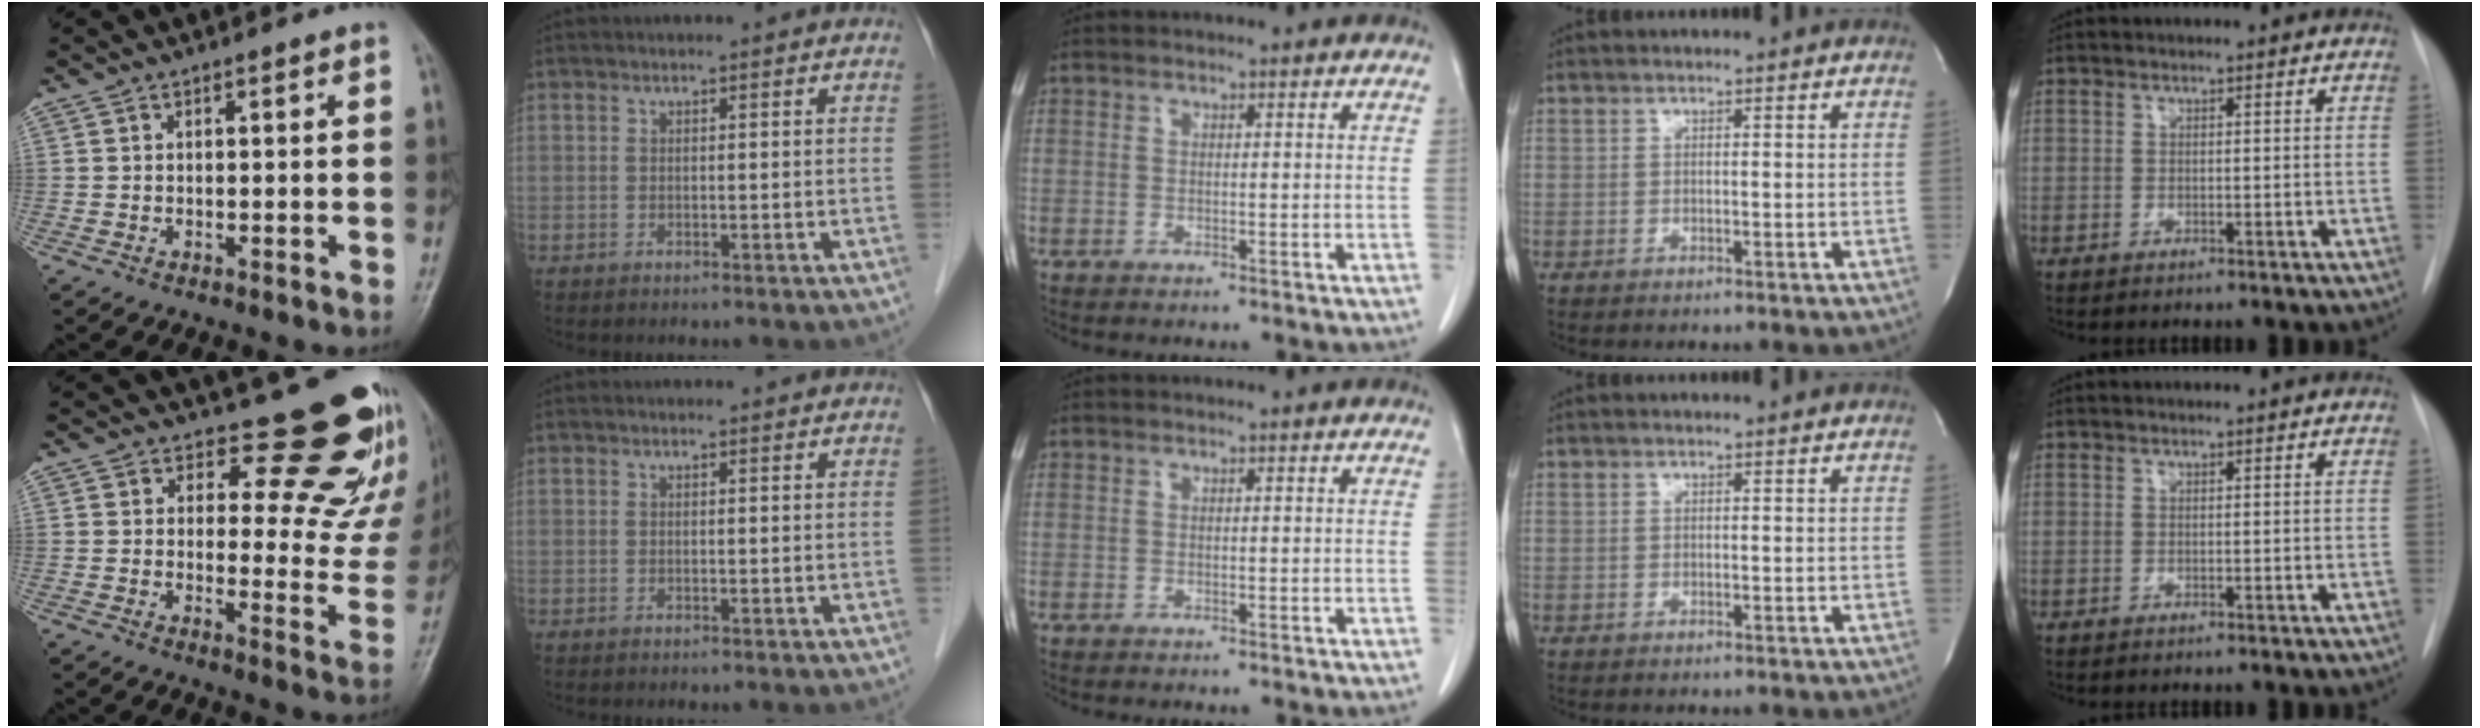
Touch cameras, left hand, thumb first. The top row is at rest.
{"thumb": {"total": 16.9, "force": [14.5, 6.9, 5.2], "torque": [0.002, -0.126, 0.152]}, "index": {"total": 1.3, "force": [1.3, 0.2, 0.1], "torque": [-0.011, 0.003, 0.018]}}